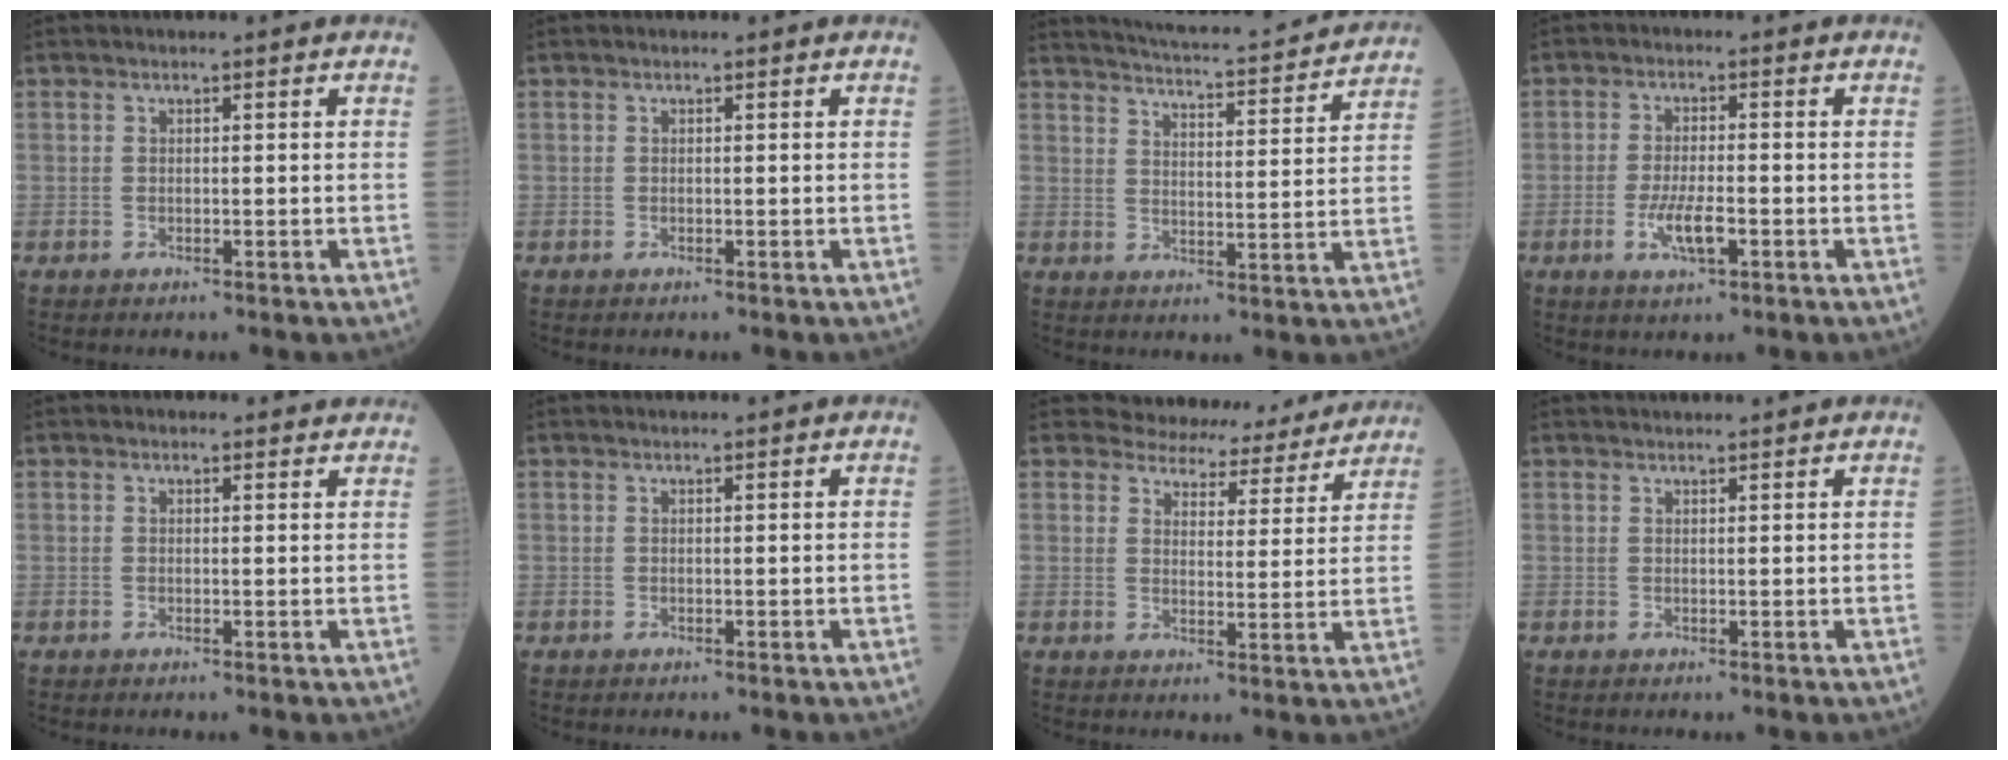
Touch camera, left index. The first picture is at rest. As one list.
[{"total": 0.0}, {"total": 17.7, "force": [16.7, 1.2, 5.8], "torque": [-0.098, -0.013, 0.219]}, {"total": 5.0, "force": [-1.9, 1.2, 4.5], "torque": [-0.092, -0.005, -0.033]}, {"total": 1.8, "force": [1.7, 0.6, 0.0], "torque": [-0.004, -0.001, 0.011]}, {"total": 1.2, "force": [1.2, -0.1, 0.3], "torque": [-0.003, 0.012, 0.020]}, {"total": 11.9, "force": [11.4, 3.3, 1.2], "torque": [0.003, -0.008, 0.126]}, {"total": 4.0, "force": [3.9, 0.0, 1.0], "torque": [-0.010, 0.029, 0.054]}]